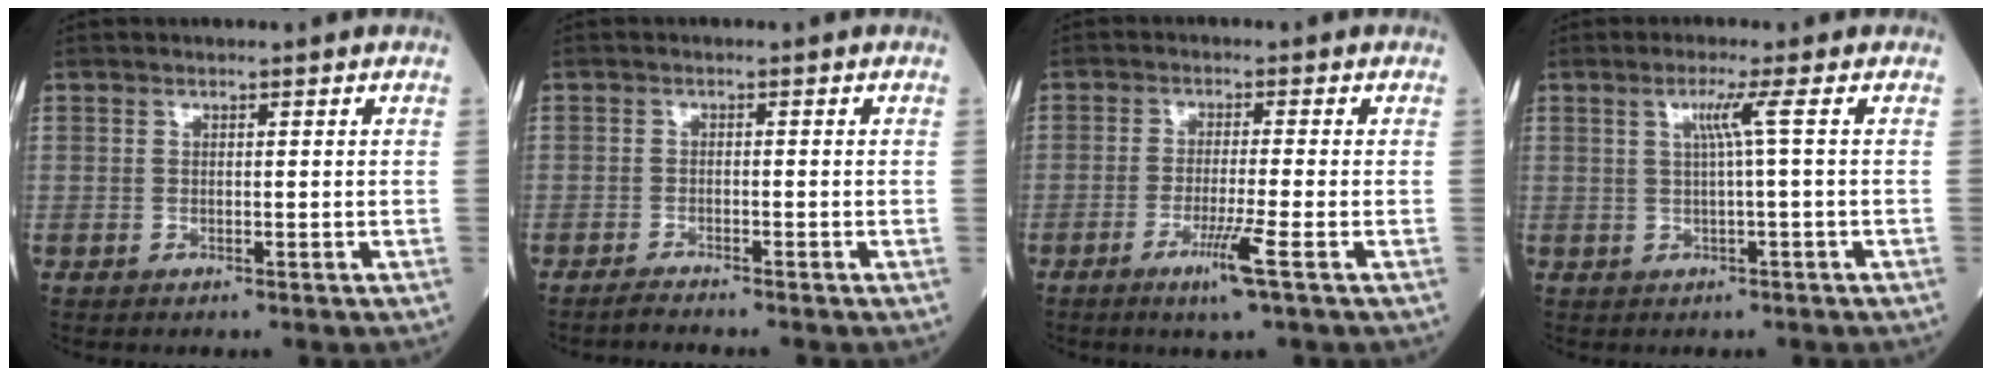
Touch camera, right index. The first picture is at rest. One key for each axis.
{"total": 1.3, "fx": -1.2, "fy": -0.6, "fz": 0.2, "tx": -0.010, "ty": -0.004, "tz": -0.027}
{"total": 5.0, "fx": -2.5, "fy": -0.9, "fz": 4.3, "tx": -0.081, "ty": -0.015, "tz": -0.049}
{"total": 2.9, "fx": 0.6, "fy": -1.2, "fz": 2.6, "tx": -0.055, "ty": 0.002, "tz": 0.014}